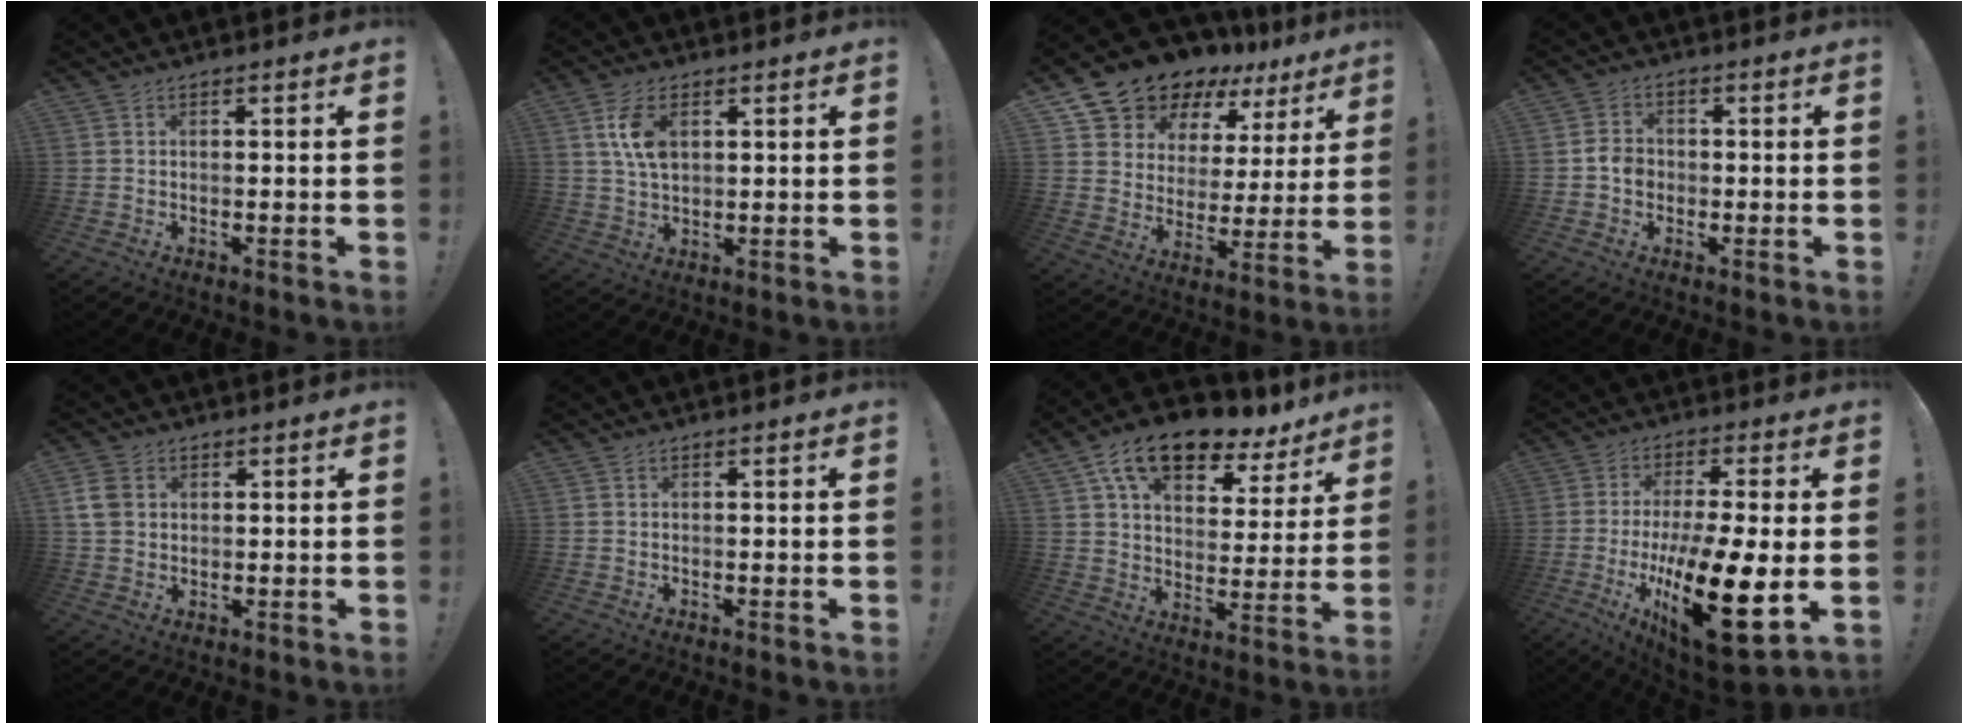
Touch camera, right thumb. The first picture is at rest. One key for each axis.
{"total": 8.2, "fx": 2.5, "fy": 4.7, "fz": 6.2, "tx": -0.123, "ty": -0.001, "tz": 0.045}
{"total": 13.5, "fx": 11.7, "fy": 6.4, "fz": 2.1, "tx": -0.047, "ty": -0.102, "tz": 0.218}
{"total": 4.9, "fx": -1.3, "fy": 4.1, "fz": 2.5, "tx": -0.028, "ty": 0.008, "tz": -0.023}
{"total": 7.2, "fx": 2.0, "fy": 5.5, "fz": 4.2, "tx": -0.085, "ty": 0.004, "tz": 0.043}
{"total": 0.0}
{"total": 15.2, "fx": 10.6, "fy": 7.5, "fz": 8.0, "tx": -0.127, "ty": -0.070, "tz": 0.187}
{"total": 20.9, "fx": -5.1, "fy": 6.8, "fz": 19.1, "tx": -0.330, "ty": 0.017, "tz": -0.075}